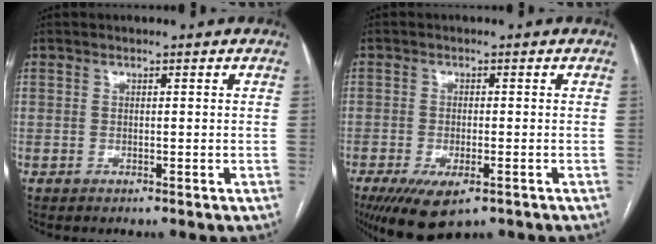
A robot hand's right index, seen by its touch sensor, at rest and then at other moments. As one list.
[{"total": 8.1, "force": [-4.8, 3.0, 5.9], "torque": [-0.101, -0.018, -0.074]}]